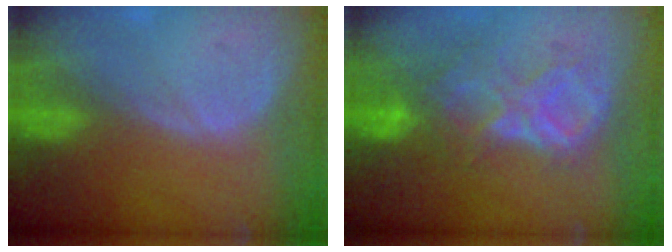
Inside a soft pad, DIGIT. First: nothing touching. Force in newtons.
{"total": 8.6, "press": 7.6, "slide": 3.9}